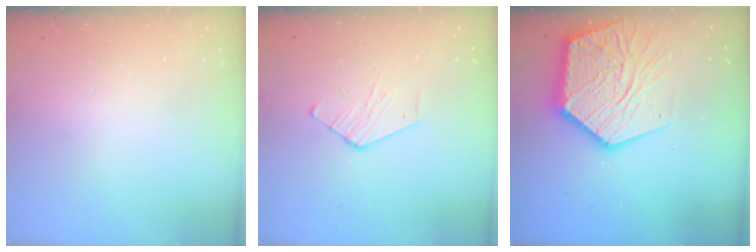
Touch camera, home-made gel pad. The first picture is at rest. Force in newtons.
{"total": 4.3, "press": 4.3, "slide": 0.4}
{"total": 22.3, "press": 22.2, "slide": 2.3}